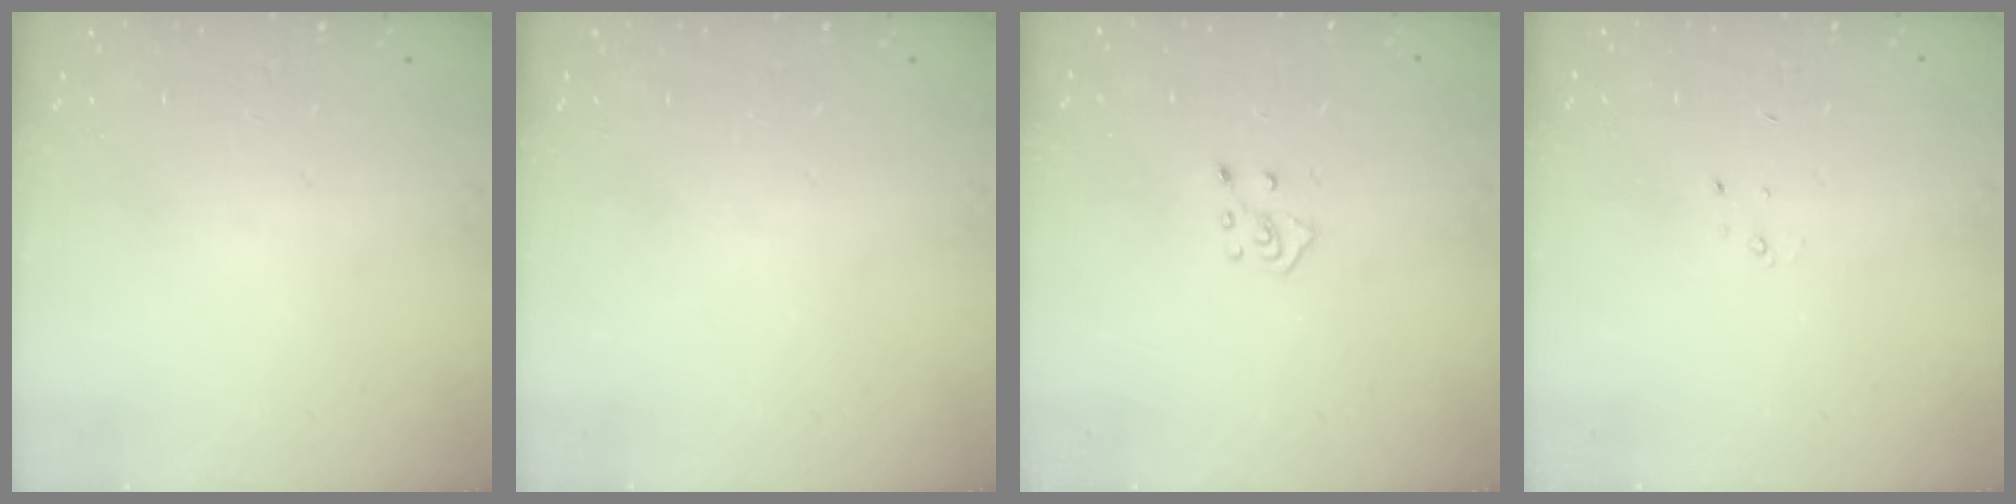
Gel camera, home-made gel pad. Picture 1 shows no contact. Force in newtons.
{"total": 0.0}
{"total": 4.5, "press": 4.5, "slide": 0.4}
{"total": 2.3, "press": 2.3, "slide": 0.3}